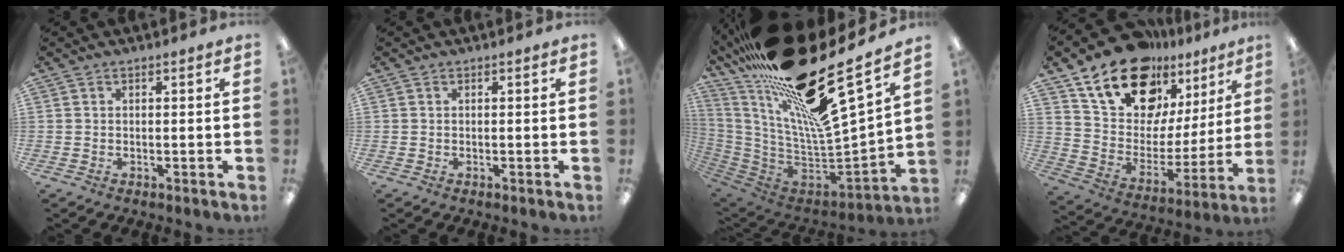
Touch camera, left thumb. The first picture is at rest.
{"total": 0.0}
{"total": 27.8, "force": [17.6, 6.7, 20.4], "torque": [-0.321, -0.151, 0.300]}
{"total": 20.5, "force": [14.8, 11.2, 8.9], "torque": [-0.168, -0.088, 0.268]}